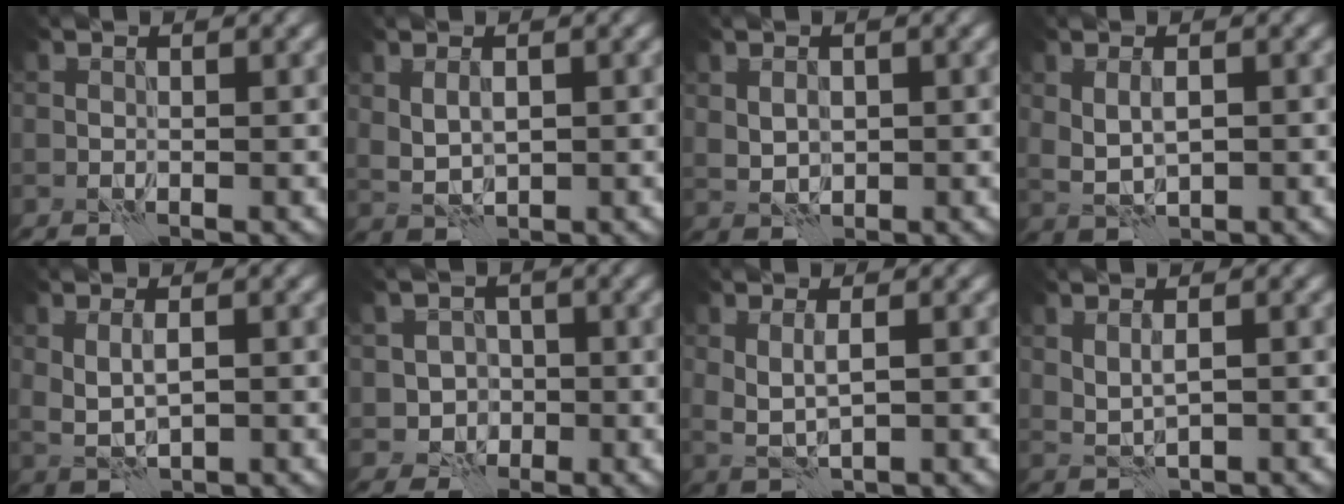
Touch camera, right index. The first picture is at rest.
{"total": 2.3, "force": [0.2, 1.3, 1.9], "torque": [-0.039, -0.002, 0.008]}
{"total": 2.0, "force": [0.1, 1.5, 1.4], "torque": [-0.027, -0.004, 0.005]}
{"total": 2.5, "force": [0.0, 1.3, 2.1], "torque": [-0.041, -0.002, 0.005]}
{"total": 2.3, "force": [0.2, 0.9, 2.1], "torque": [-0.045, -0.002, 0.006]}
{"total": 2.6, "force": [-0.7, 2.4, 0.6], "torque": [0.006, 0.000, -0.022]}
{"total": 1.9, "force": [0.2, 0.3, 1.8], "torque": [-0.040, -0.004, 0.006]}
{"total": 1.6, "force": [0.4, 0.5, 1.5], "torque": [-0.027, -0.002, 0.011]}